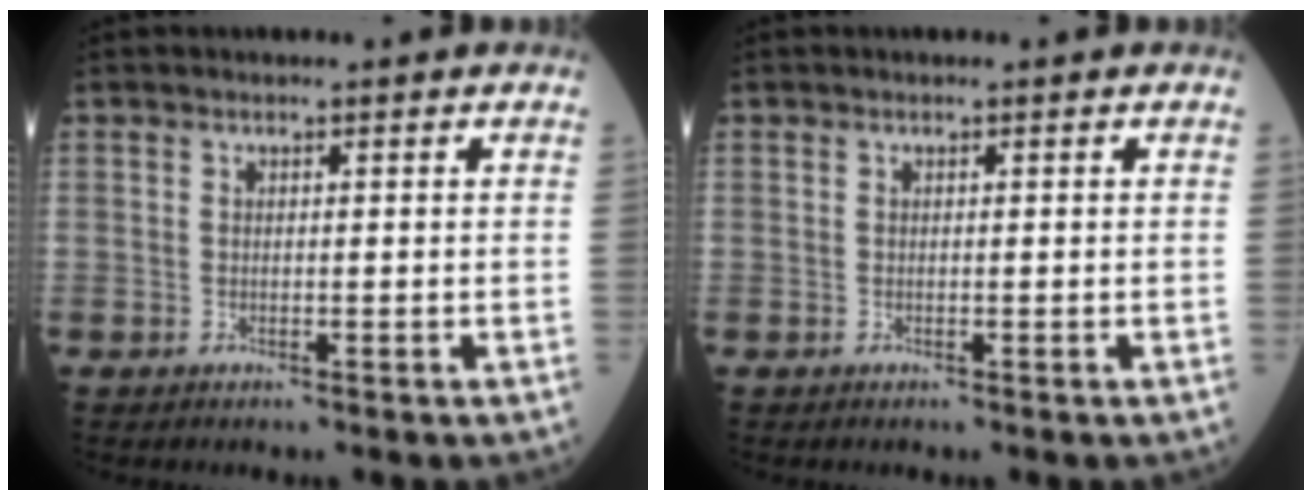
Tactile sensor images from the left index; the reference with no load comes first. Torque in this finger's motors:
{"motor_torque": [0.00, 0.00, 0.00, 0.00]}